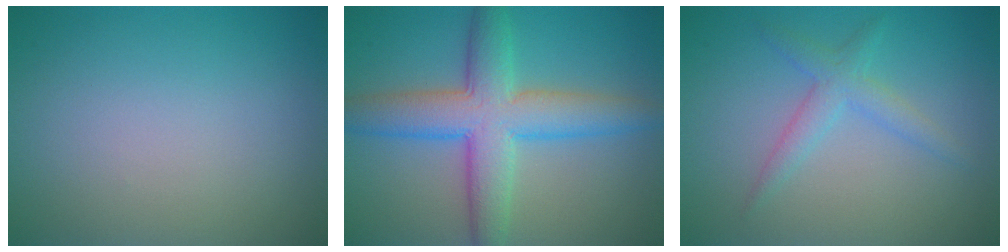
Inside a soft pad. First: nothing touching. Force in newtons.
{"total": 7.4, "press": 7.4, "slide": 0.1}
{"total": 2.3, "press": 2.3, "slide": 0.1}